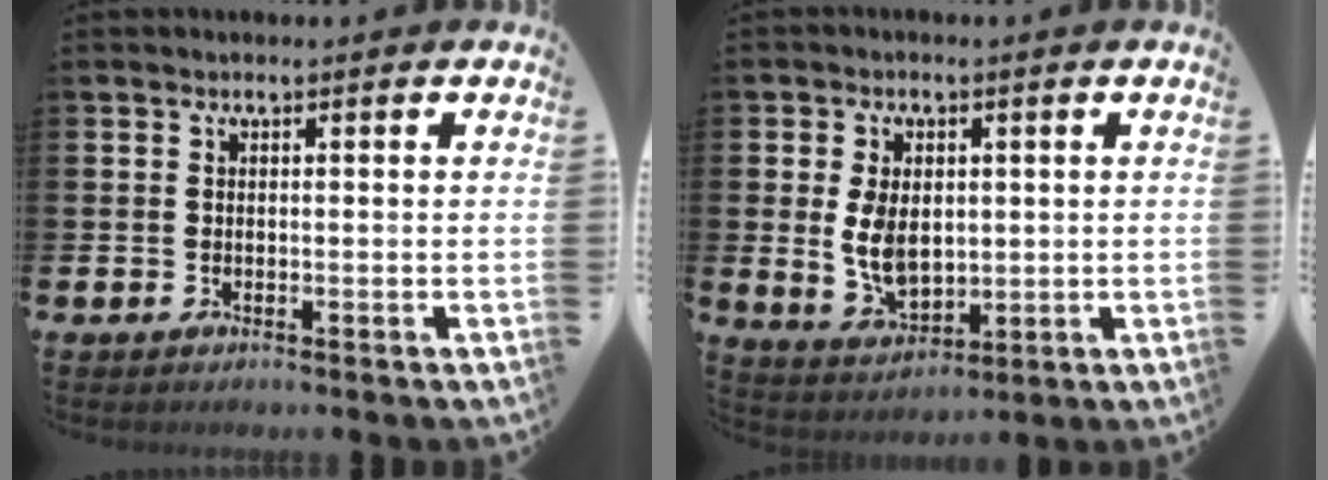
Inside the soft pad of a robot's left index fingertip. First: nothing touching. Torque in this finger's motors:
{"motor_torque": [1.71, -0.13, 0.22, 0.21]}